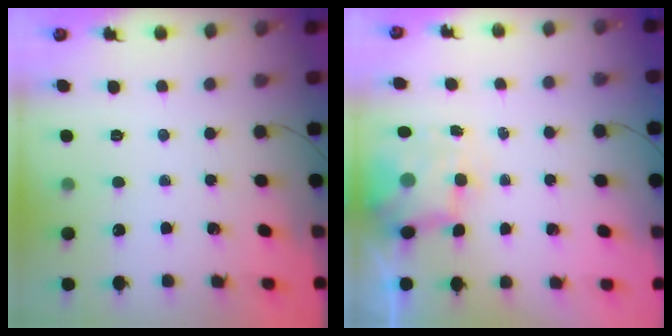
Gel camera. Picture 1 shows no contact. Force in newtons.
{"total": 5.9, "press": 5.9, "slide": 1.1}